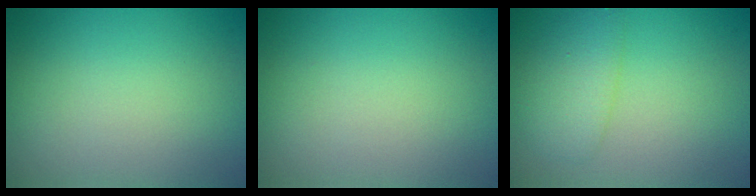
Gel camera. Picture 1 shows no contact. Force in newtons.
{"total": 0.0}
{"total": 2.7, "press": 2.7, "slide": 0.1}